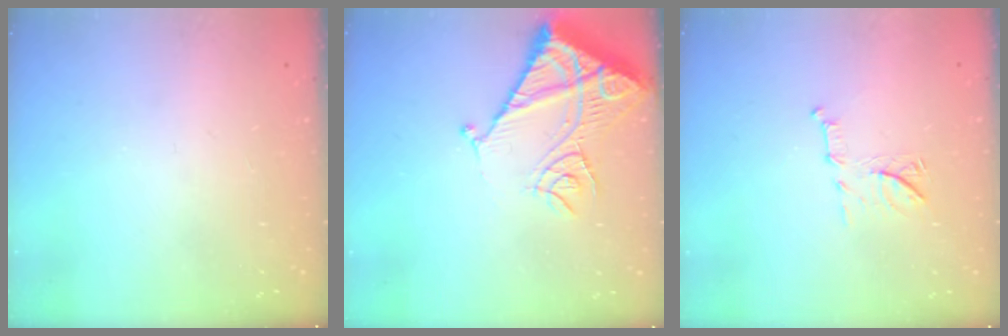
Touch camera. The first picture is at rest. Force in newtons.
{"total": 13.7, "press": 13.6, "slide": 1.6}
{"total": 8.6, "press": 8.5, "slide": 1.1}